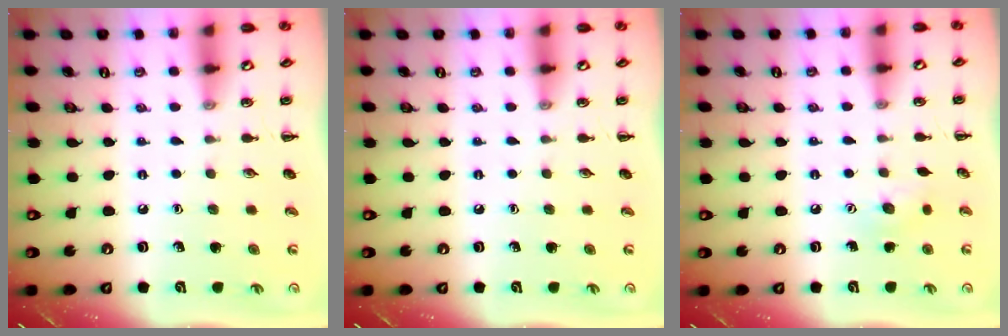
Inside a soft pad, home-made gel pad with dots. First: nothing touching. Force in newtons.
{"total": 0.0}
{"total": 6.7, "press": 6.5, "slide": 1.4}